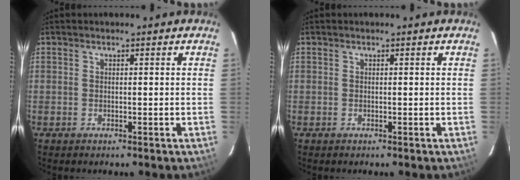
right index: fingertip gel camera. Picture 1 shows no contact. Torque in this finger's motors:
{"motor_torque": [0.00, 0.00, 0.03, 0.01]}